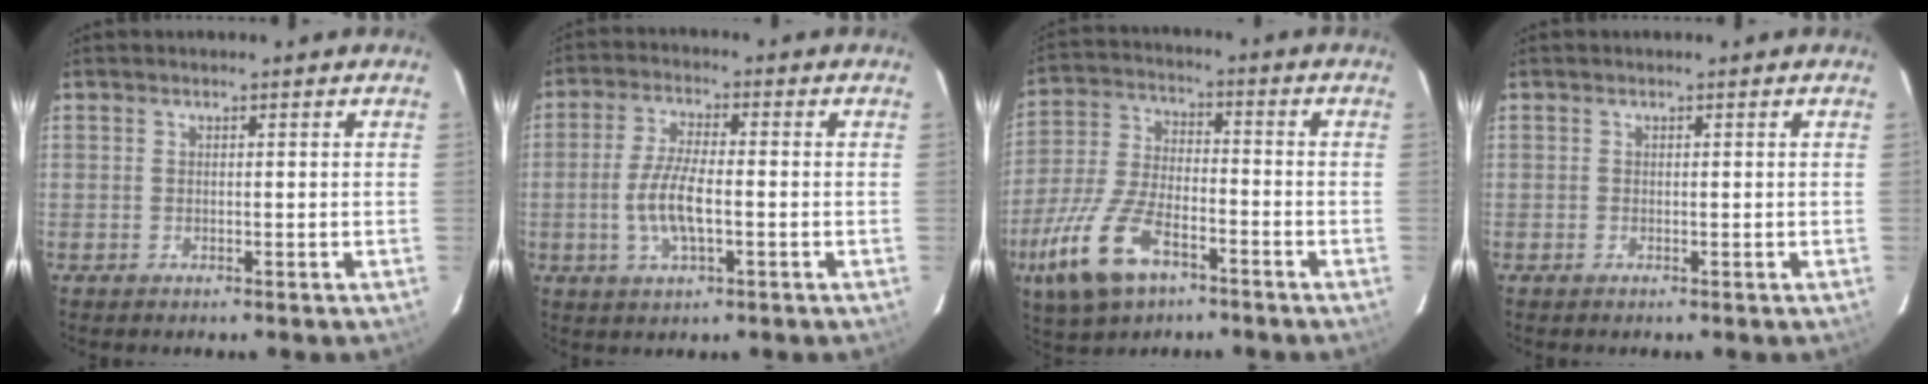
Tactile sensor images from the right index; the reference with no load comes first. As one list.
[{"total": 7.9, "force": [-1.7, 2.7, 7.3], "torque": [-0.149, 0.001, -0.033]}, {"total": 15.7, "force": [-8.5, 7.3, 11.0], "torque": [-0.251, -0.021, -0.161]}, {"total": 0.0}]